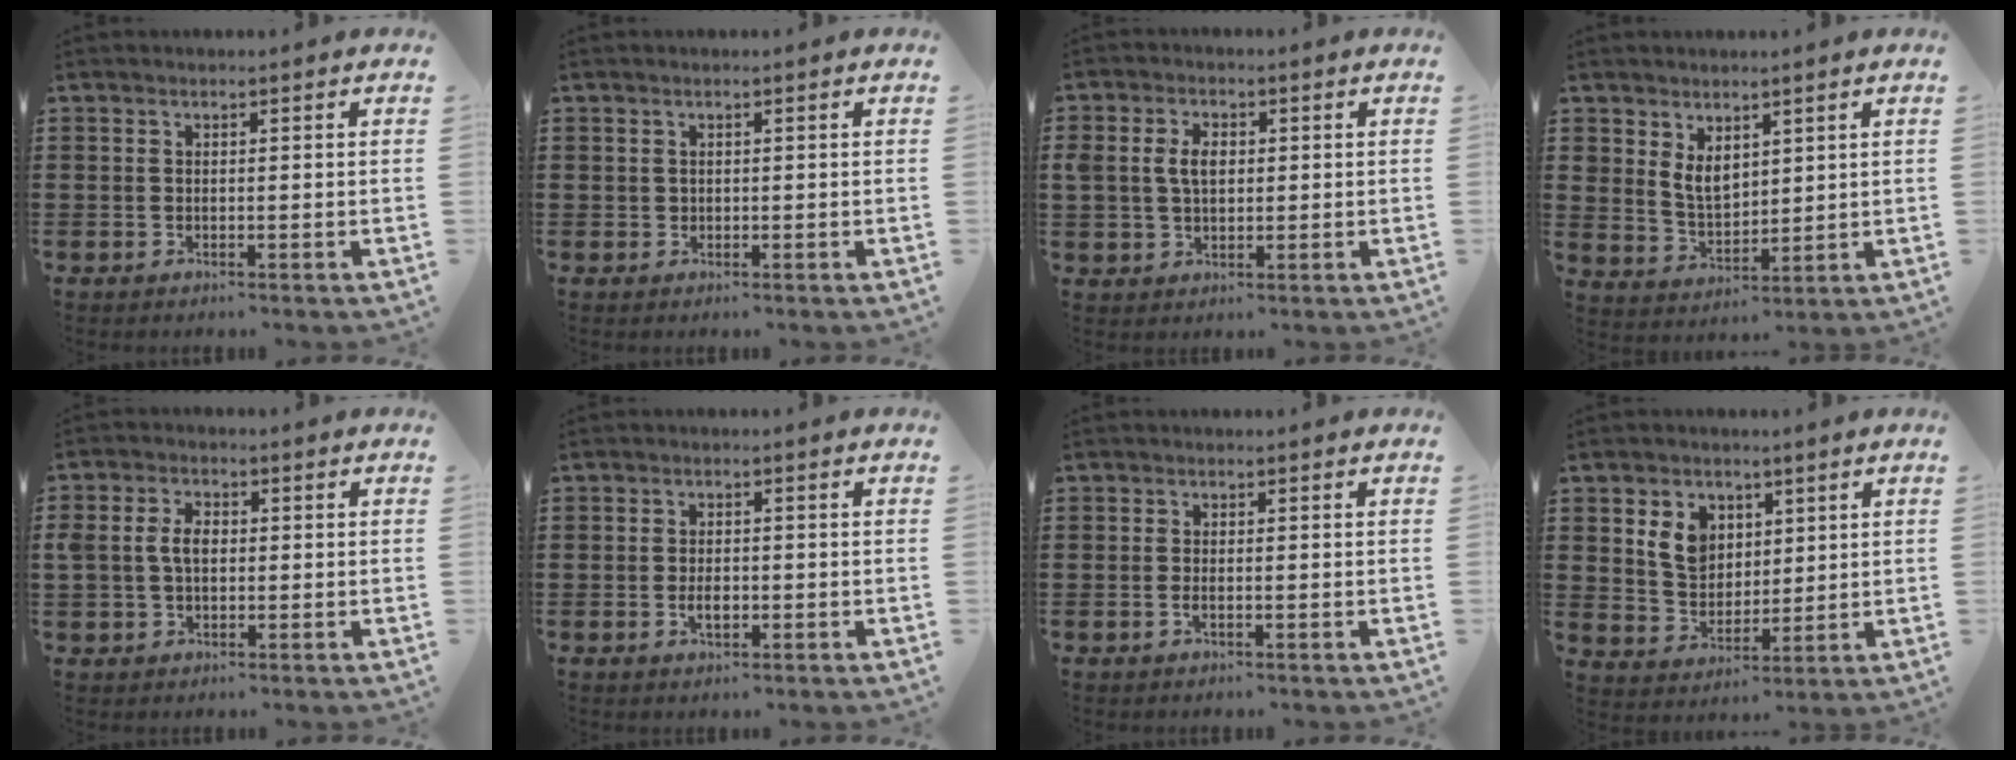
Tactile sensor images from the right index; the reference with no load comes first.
{"total": 0.7, "force": [0.3, 0.6, 0.1], "torque": [-0.004, 0.003, 0.007]}
{"total": 4.1, "force": [0.6, 2.7, 3.0], "torque": [-0.072, 0.009, 0.007]}
{"total": 5.0, "force": [2.8, 3.2, 2.6], "torque": [-0.062, 0.004, 0.054]}
{"total": 3.9, "force": [0.1, 2.6, 2.8], "torque": [-0.068, 0.009, -0.002]}
{"total": 2.4, "force": [-0.6, 1.2, 2.0], "torque": [-0.037, 0.002, -0.010]}
{"total": 1.1, "force": [-0.3, 0.4, 1.0], "torque": [-0.020, -0.003, -0.005]}
{"total": 6.3, "force": [2.5, 5.0, 2.9], "torque": [-0.070, 0.013, 0.045]}